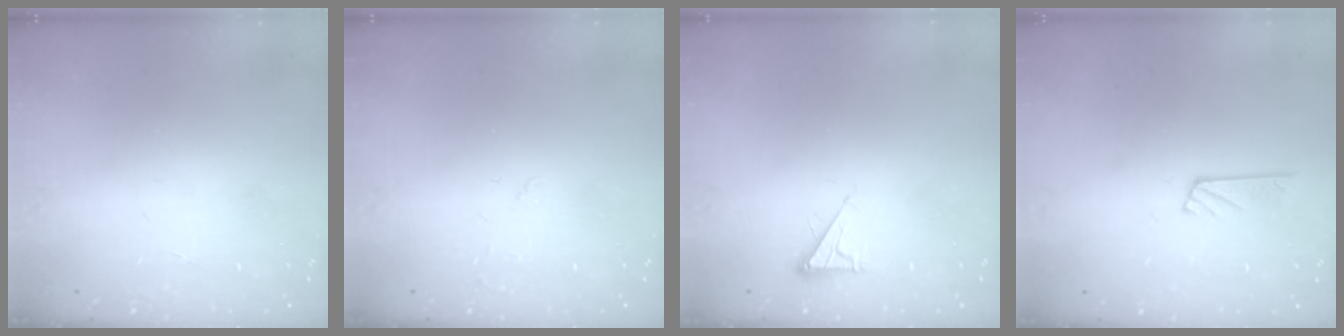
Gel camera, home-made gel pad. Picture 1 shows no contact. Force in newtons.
{"total": 2.5, "press": 2.5, "slide": 0.4}
{"total": 2.5, "press": 2.5, "slide": 0.4}
{"total": 4.8, "press": 4.8, "slide": 0.3}